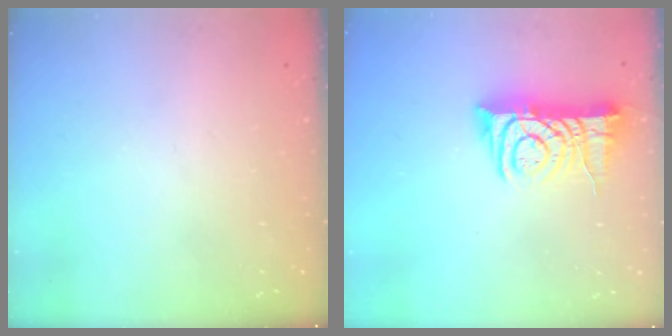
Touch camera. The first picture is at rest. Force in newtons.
{"total": 10.7, "press": 10.6, "slide": 1.2}